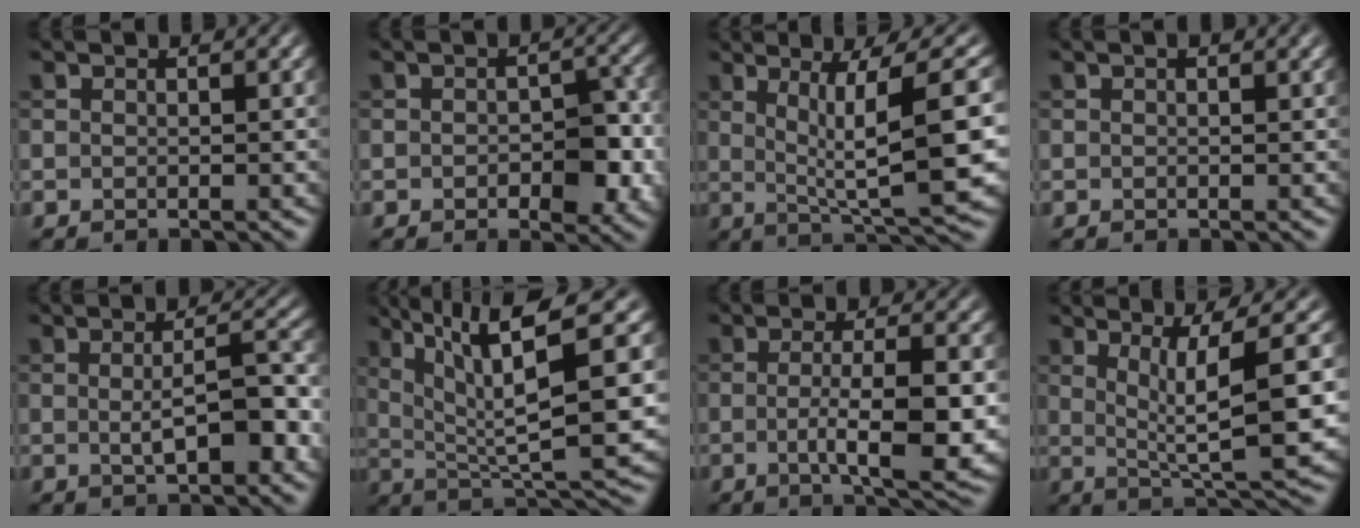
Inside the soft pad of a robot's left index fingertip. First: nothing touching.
{"total": 5.2, "force": [-1.1, 2.9, 4.1], "torque": [-0.041, -0.004, -0.016]}
{"total": 10.3, "force": [1.4, 1.9, 10.0], "torque": [-0.143, 0.008, 0.027]}
{"total": 0.9, "force": [0.4, 0.4, 0.7], "torque": [-0.011, 0.004, 0.006]}
{"total": 4.8, "force": [-0.4, 1.4, 4.5], "torque": [-0.077, -0.004, -0.005]}
{"total": 11.2, "force": [3.6, 2.3, 10.3], "torque": [-0.172, 0.012, 0.071]}
{"total": 7.2, "force": [-1.0, 1.8, 6.9], "torque": [-0.110, -0.010, -0.010]}
{"total": 8.7, "force": [1.2, 1.7, 8.5], "torque": [-0.125, 0.002, 0.023]}